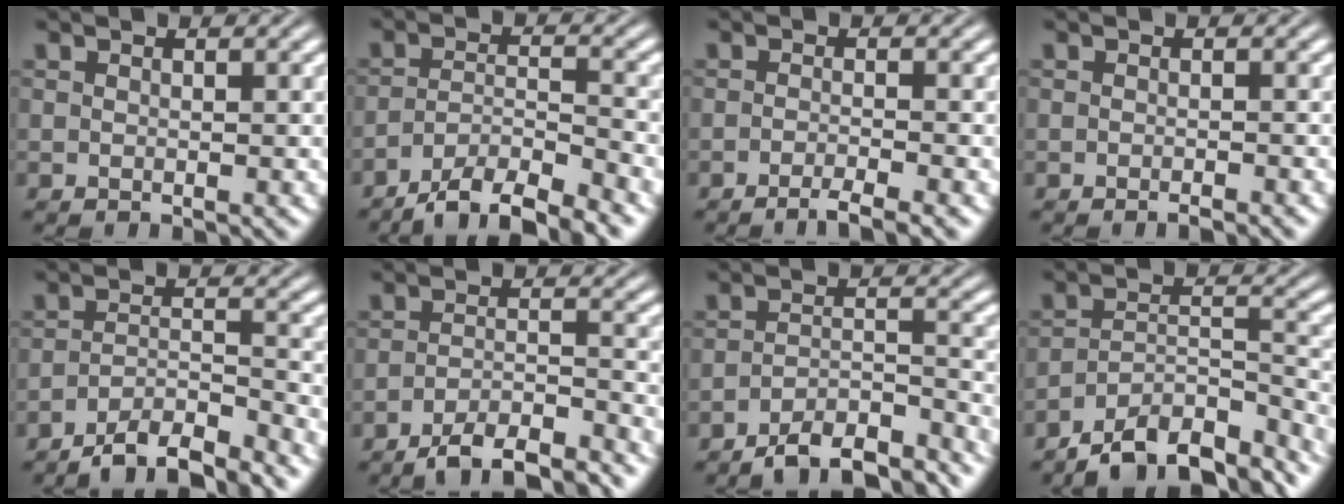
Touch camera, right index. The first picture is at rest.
{"total": 6.7, "force": [-5.5, 2.0, 3.2], "torque": [-0.037, -0.017, -0.086]}
{"total": 2.9, "force": [-2.5, -0.2, 1.5], "torque": [-0.016, -0.004, -0.043]}
{"total": 1.1, "force": [-1.1, -0.3, 0.2], "torque": [-0.001, 0.002, -0.019]}
{"total": 5.9, "force": [-5.6, 0.6, 1.9], "torque": [-0.018, -0.017, -0.088]}
{"total": 6.7, "force": [-6.2, 0.6, 2.2], "torque": [-0.021, -0.020, -0.095]}
{"total": 7.3, "force": [-6.9, 0.9, 2.4], "torque": [-0.017, -0.017, -0.106]}
{"total": 10.0, "force": [-8.4, 3.4, 4.3], "torque": [-0.060, -0.034, -0.120]}